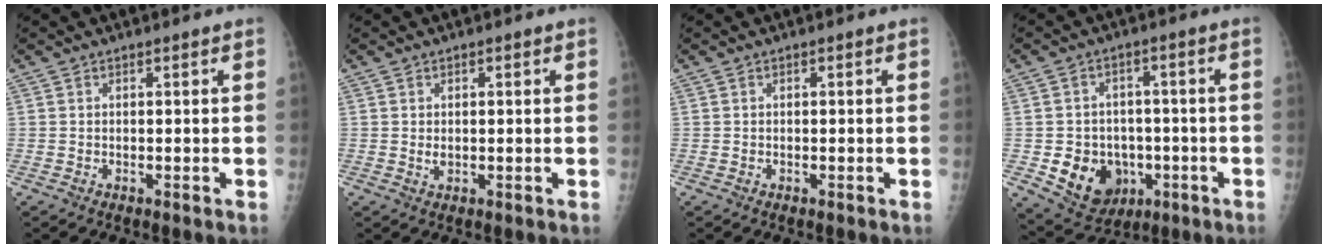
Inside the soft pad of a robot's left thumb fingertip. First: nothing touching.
{"total": 1.6, "force": [0.2, 1.1, 1.2], "torque": [-0.014, -0.002, 0.005]}
{"total": 0.0}
{"total": 11.8, "force": [-3.2, 9.7, 5.8], "torque": [-0.062, 0.014, -0.035]}